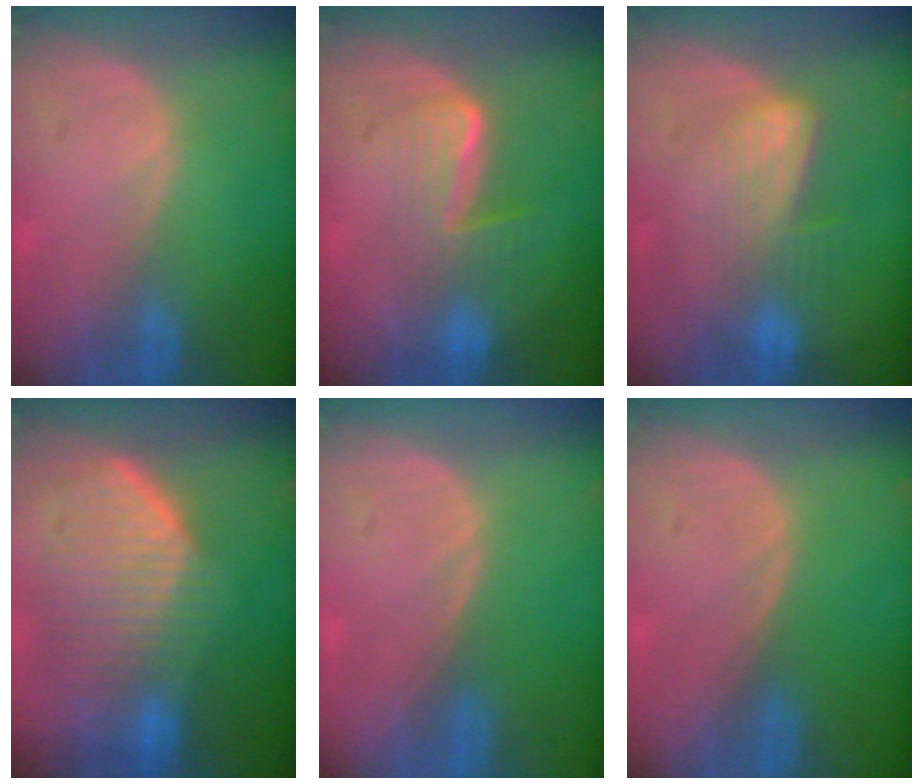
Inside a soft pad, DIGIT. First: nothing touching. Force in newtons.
{"total": 6.6, "press": 5.9, "slide": 3.0}
{"total": 7.0, "press": 6.1, "slide": 3.5}
{"total": 10.4, "press": 9.0, "slide": 5.1}
{"total": 0.0}
{"total": 0.0}